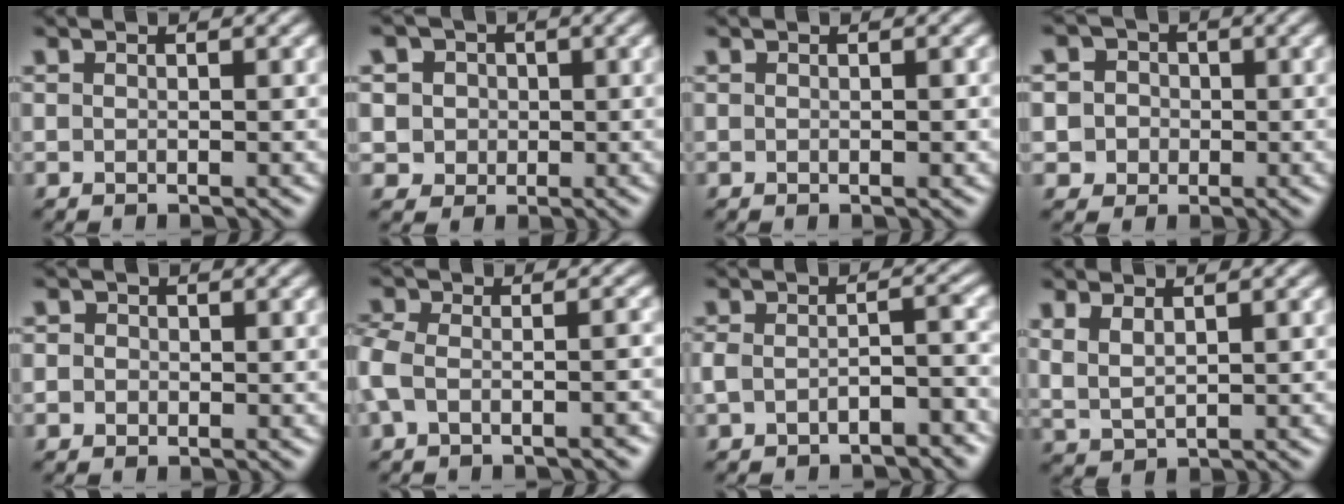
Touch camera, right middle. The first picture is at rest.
{"total": 5.6, "force": [2.4, 4.7, 1.9], "torque": [-0.039, 0.016, 0.029]}
{"total": 0.6, "force": [-0.2, 0.2, 0.5], "torque": [-0.005, 0.001, -0.003]}
{"total": 5.3, "force": [1.8, 4.7, 1.7], "torque": [-0.026, 0.026, 0.012]}
{"total": 1.5, "force": [0.0, 1.4, 0.5], "torque": [-0.003, 0.003, -0.009]}
{"total": 4.9, "force": [-1.8, 2.4, 3.8], "torque": [-0.062, -0.003, -0.029]}
{"total": 4.2, "force": [-2.5, 1.7, 2.9], "torque": [-0.049, 0.006, -0.039]}
{"total": 2.0, "force": [1.2, 1.0, 1.2], "torque": [-0.034, -0.002, 0.030]}